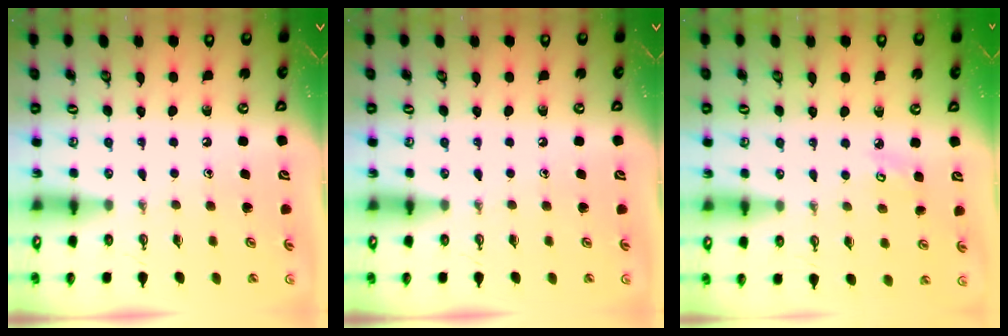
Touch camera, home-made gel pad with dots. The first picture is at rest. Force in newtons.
{"total": 0.0}
{"total": 3.9, "press": 3.9, "slide": 0.4}